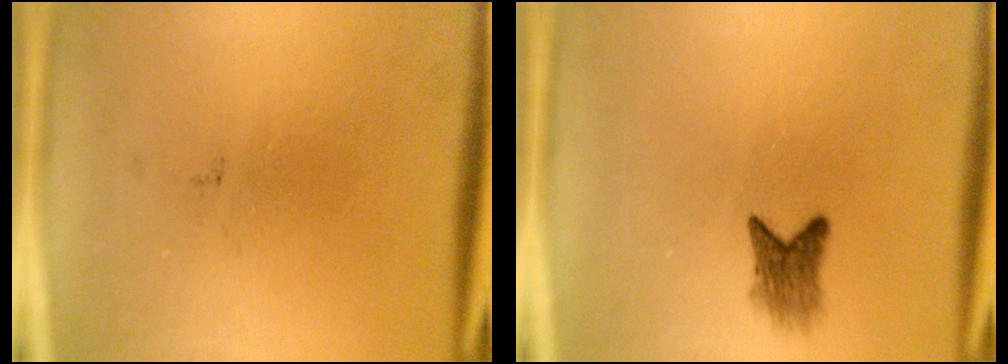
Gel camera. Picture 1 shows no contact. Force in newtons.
{"total": 2.9}